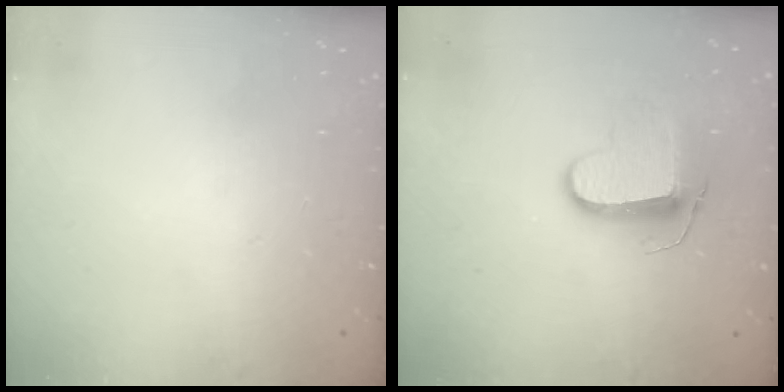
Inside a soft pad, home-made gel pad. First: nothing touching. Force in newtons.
{"total": 9.4, "press": 9.4, "slide": 0.2}